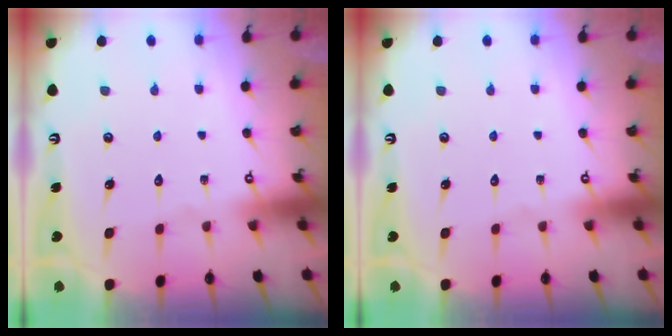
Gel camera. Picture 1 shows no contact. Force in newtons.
{"total": 0.0}